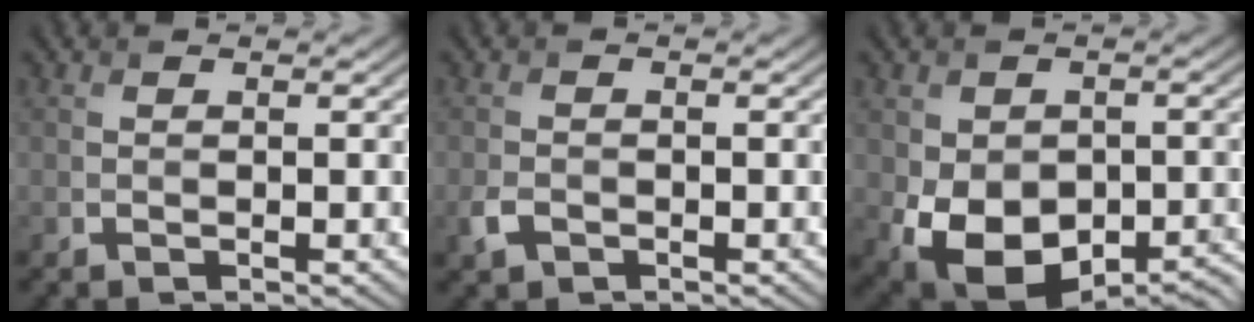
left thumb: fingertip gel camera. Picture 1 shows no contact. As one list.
[{"total": 1.9, "force": [-0.9, 1.3, 1.0], "torque": [-0.027, -0.004, -0.021]}, {"total": 12.9, "force": [-4.4, 8.9, 8.2], "torque": [-0.136, -0.038, -0.048]}]